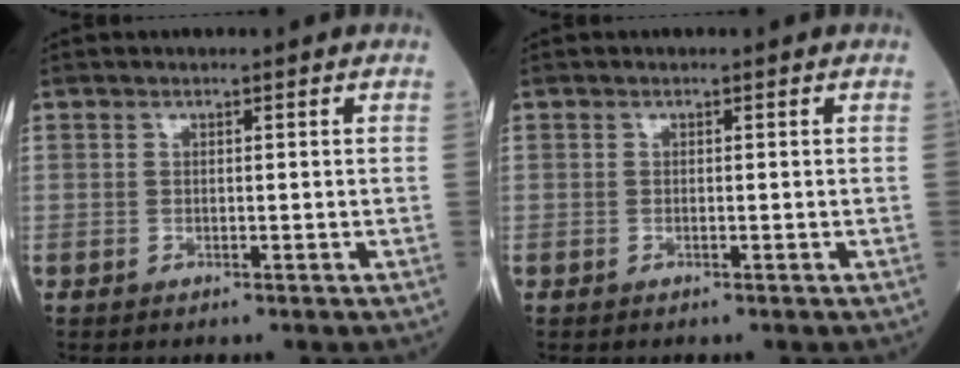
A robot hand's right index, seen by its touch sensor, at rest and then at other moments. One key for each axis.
{"total": 0.0}